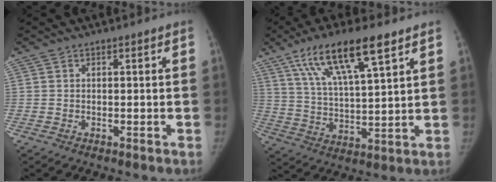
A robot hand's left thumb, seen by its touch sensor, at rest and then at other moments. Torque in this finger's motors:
{"motor_torque": [0.23, 0.27, 1.67, -1.10, 0.17]}